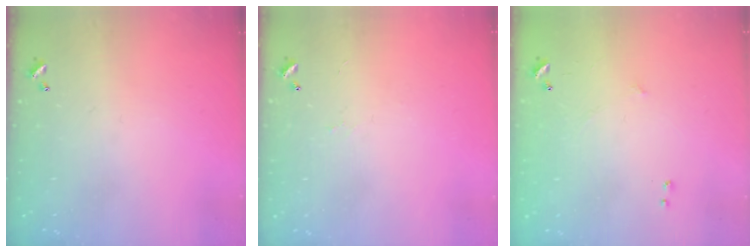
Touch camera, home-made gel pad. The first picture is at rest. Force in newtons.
{"total": 3.2, "press": 3.2, "slide": 0.5}
{"total": 6.0, "press": 5.9, "slide": 0.8}